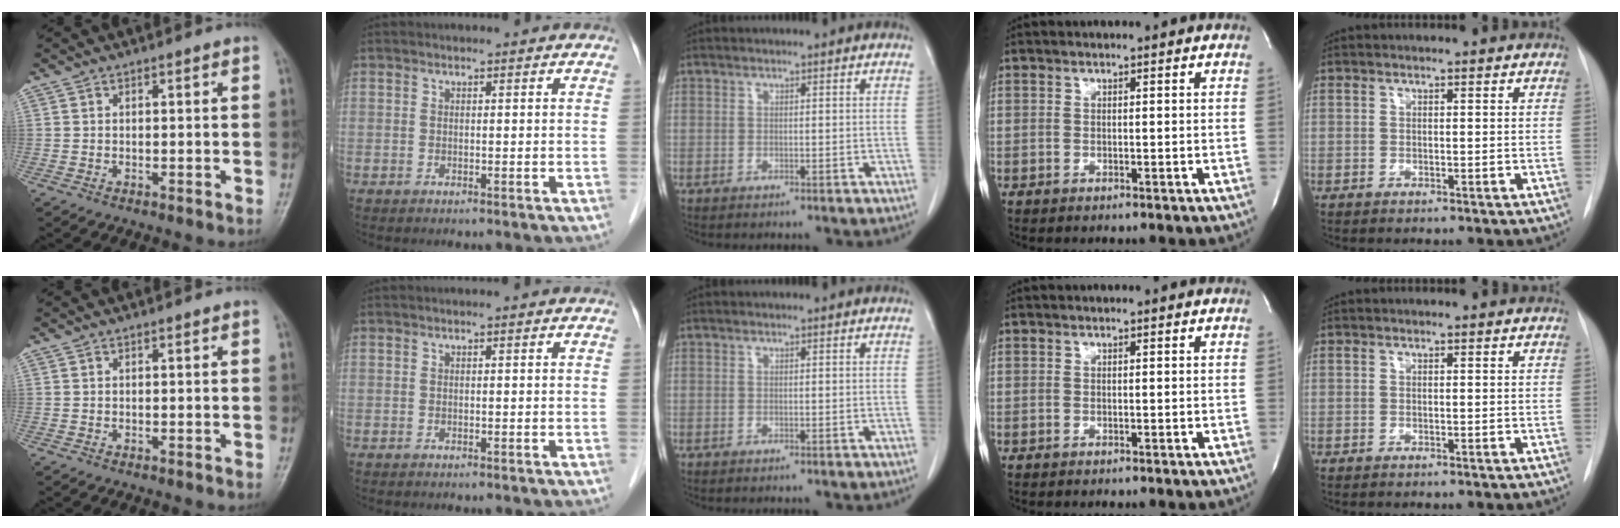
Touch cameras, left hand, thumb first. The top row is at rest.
{}